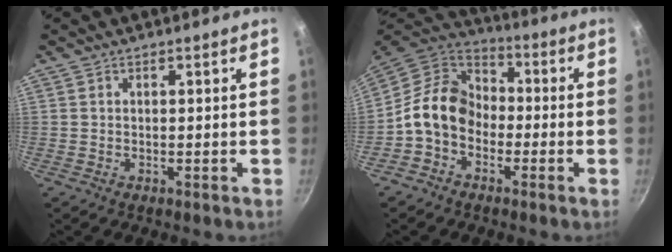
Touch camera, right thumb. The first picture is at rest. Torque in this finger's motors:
{"motor_torque": [1.73, 1.69, 1.22, -1.10, 0.41]}